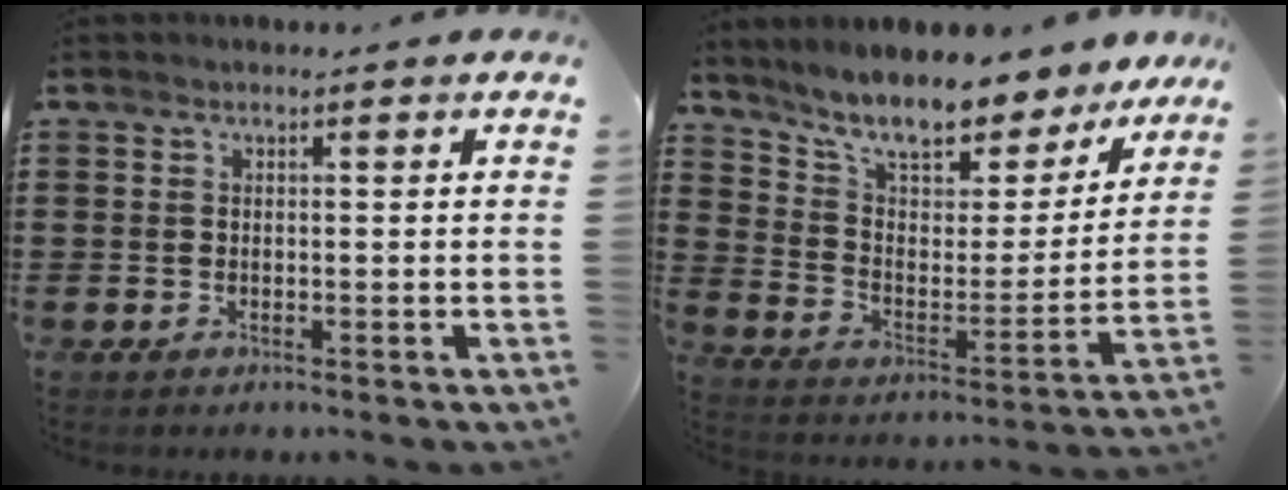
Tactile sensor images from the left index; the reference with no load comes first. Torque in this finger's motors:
{"motor_torque": [2.14, 0.00, 1.05, 0.21]}